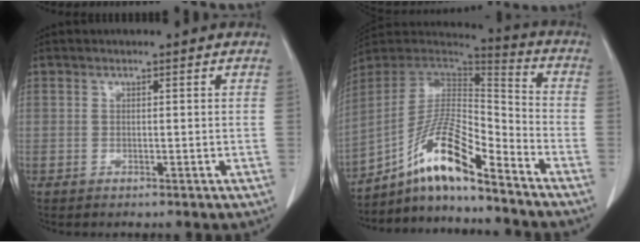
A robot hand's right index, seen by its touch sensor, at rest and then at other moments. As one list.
[{"total": 14.5, "force": [-10.1, 2.1, 10.2], "torque": [-0.188, 0.016, -0.182]}]